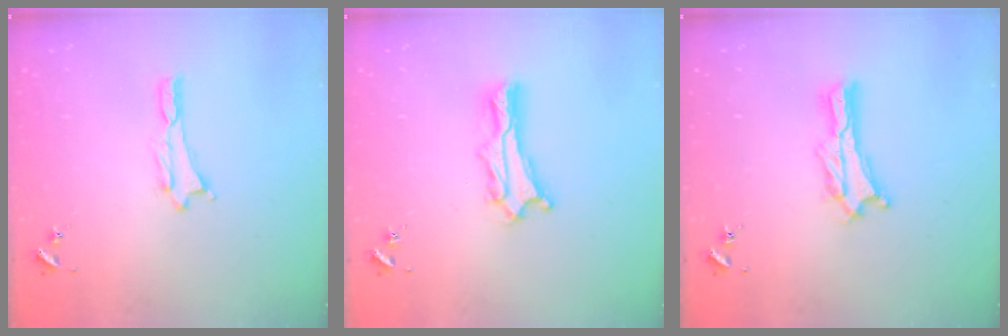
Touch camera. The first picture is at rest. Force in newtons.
{"total": 3.3, "press": 3.2, "slide": 0.4}
{"total": 2.3, "press": 2.3, "slide": 0.3}